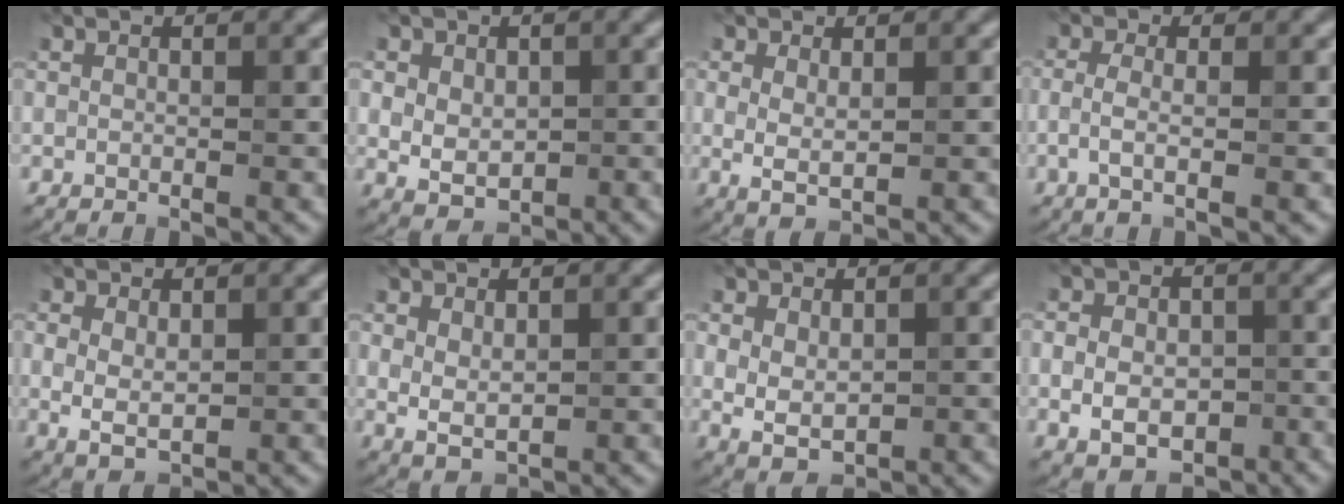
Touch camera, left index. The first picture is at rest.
{"total": 3.4, "force": [0.4, 2.6, 2.2], "torque": [-0.035, -0.007, 0.012]}
{"total": 1.9, "force": [0.4, 0.7, 1.7], "torque": [-0.036, -0.005, 0.010]}
{"total": 2.2, "force": [-0.3, 0.7, 2.1], "torque": [-0.046, -0.004, -0.011]}
{"total": 2.8, "force": [0.3, 1.7, 2.2], "torque": [-0.042, -0.002, 0.009]}
{"total": 2.3, "force": [0.5, 1.4, 1.7], "torque": [-0.034, -0.003, 0.015]}
{"total": 3.3, "force": [0.2, 2.2, 2.5], "torque": [-0.043, -0.003, 0.009]}
{"total": 5.5, "force": [-1.3, 4.0, 3.6], "torque": [-0.052, -0.008, -0.017]}